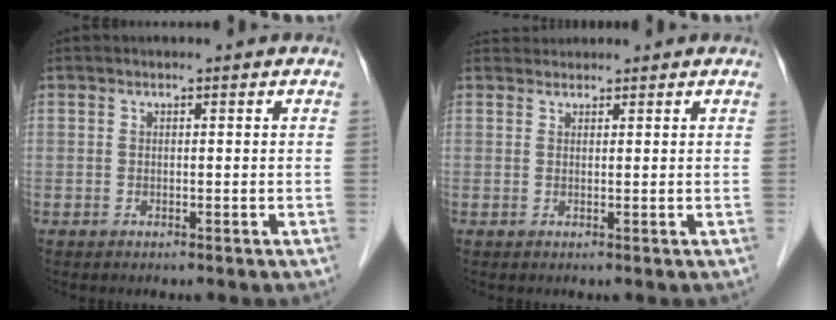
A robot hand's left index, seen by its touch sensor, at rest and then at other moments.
{"total": 1.7, "force": [1.6, 0.4, -0.5], "torque": [0.006, 0.016, 0.032]}